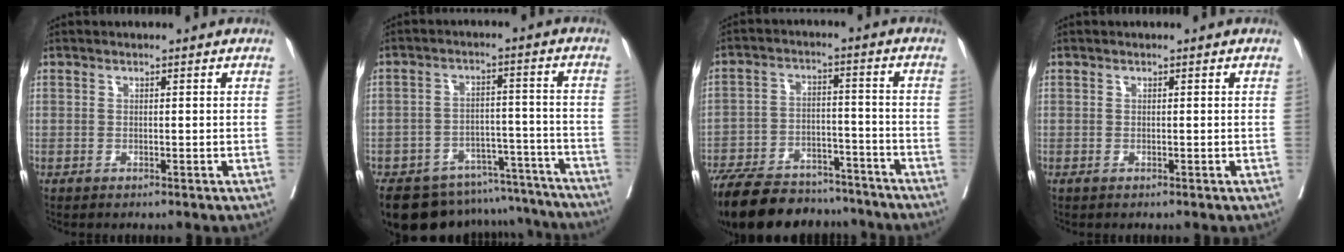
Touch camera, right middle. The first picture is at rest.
{"total": 18.5, "force": [-16.6, 6.9, 4.4], "torque": [-0.067, 0.031, -0.219]}
{"total": 20.1, "force": [-17.3, 7.0, 7.5], "torque": [-0.167, -0.008, -0.260]}
{"total": 0.0}